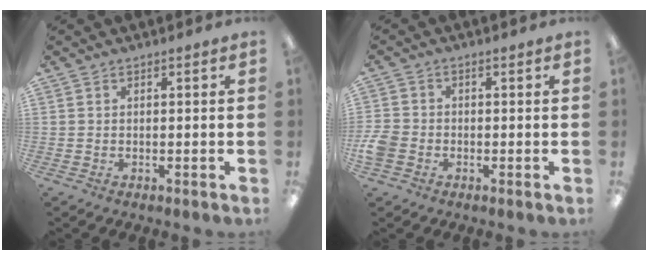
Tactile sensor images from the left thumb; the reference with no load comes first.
{"total": 4.7, "force": [-1.6, 3.7, 2.4], "torque": [-0.049, 0.009, -0.028]}